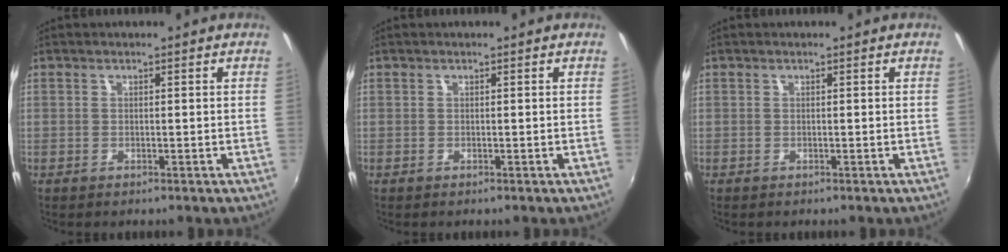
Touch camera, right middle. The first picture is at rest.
{"total": 0.0}
{"total": 0.0}